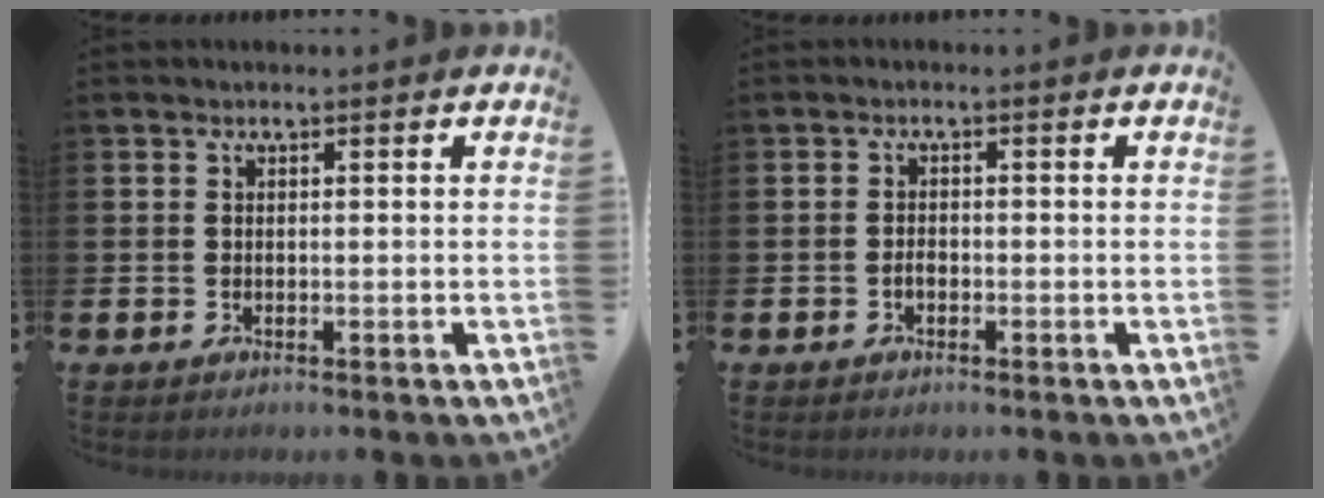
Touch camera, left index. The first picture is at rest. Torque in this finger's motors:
{"motor_torque": [0.31, 0.04, 0.00, 0.03]}